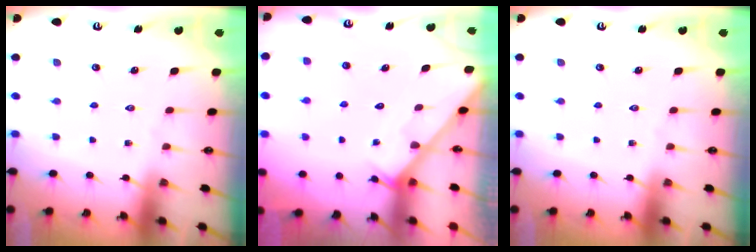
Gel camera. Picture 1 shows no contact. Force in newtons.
{"total": 2.0, "press": 2.0, "slide": 0.1}
{"total": 0.0}